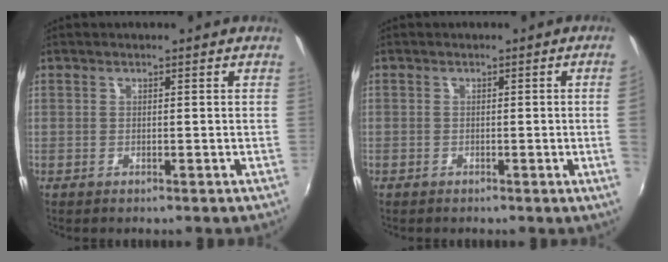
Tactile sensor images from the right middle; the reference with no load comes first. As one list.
[{"total": 2.3, "force": [-0.1, -1.4, 1.8], "torque": [-0.027, -0.013, 0.003]}]